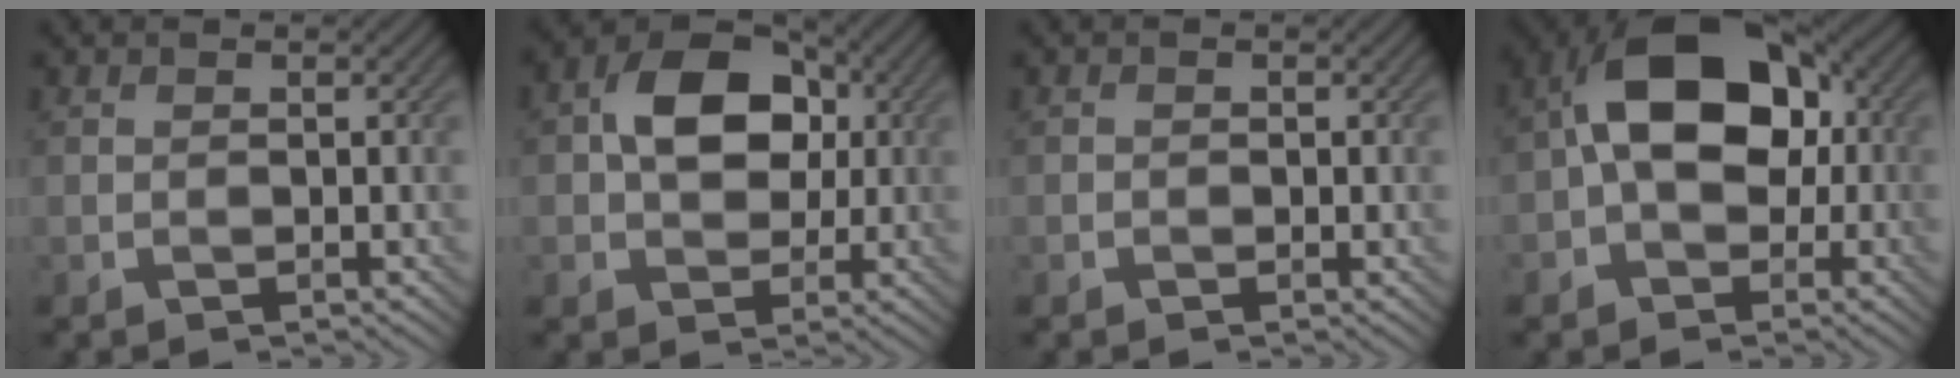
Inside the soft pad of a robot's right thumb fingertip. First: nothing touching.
{"total": 9.7, "force": [1.3, 7.1, 6.6], "torque": [-0.115, 0.018, 0.011]}
{"total": 0.7, "force": [-0.2, 0.5, 0.4], "torque": [-0.003, -0.003, -0.005]}
{"total": 13.4, "force": [0.0, 8.9, 10.1], "torque": [-0.183, 0.028, -0.018]}